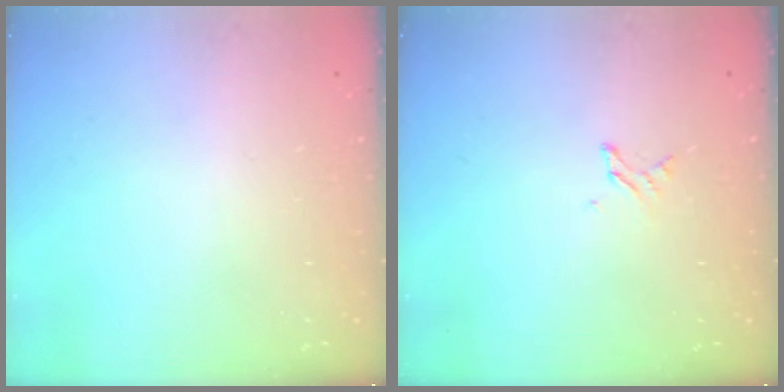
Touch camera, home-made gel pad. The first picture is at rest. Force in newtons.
{"total": 2.2, "press": 2.2, "slide": 0.3}